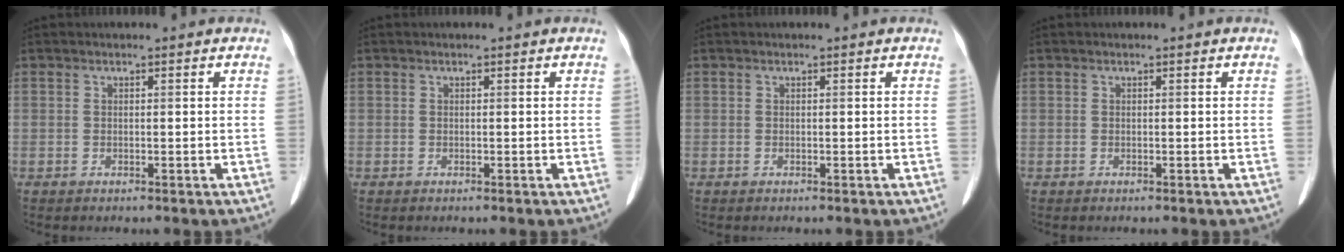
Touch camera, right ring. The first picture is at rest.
{"total": 0.0}
{"total": 0.0}
{"total": 0.0}